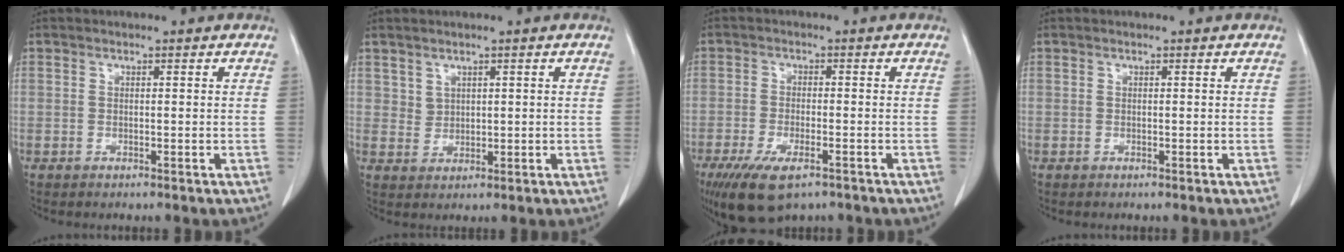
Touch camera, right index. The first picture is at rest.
{"total": 2.2, "force": [1.3, 1.7, 0.4], "torque": [-0.001, 0.001, 0.028]}
{"total": 8.9, "force": [-5.7, 3.1, 6.1], "torque": [-0.110, -0.017, -0.093]}
{"total": 0.0}